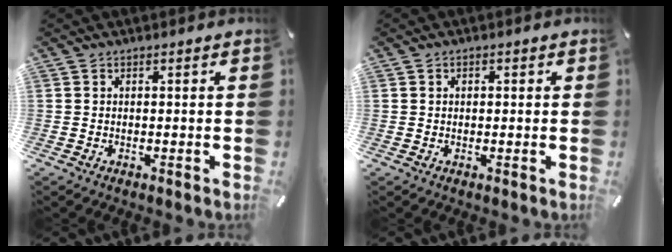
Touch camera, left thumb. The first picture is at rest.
{"total": 1.0, "force": [0.1, 0.8, 0.5], "torque": [-0.010, 0.006, 0.001]}